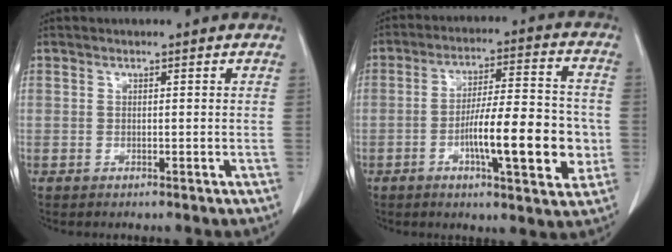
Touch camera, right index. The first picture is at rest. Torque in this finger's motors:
{"motor_torque": [1.29, -0.85, 0.38, 0.20]}